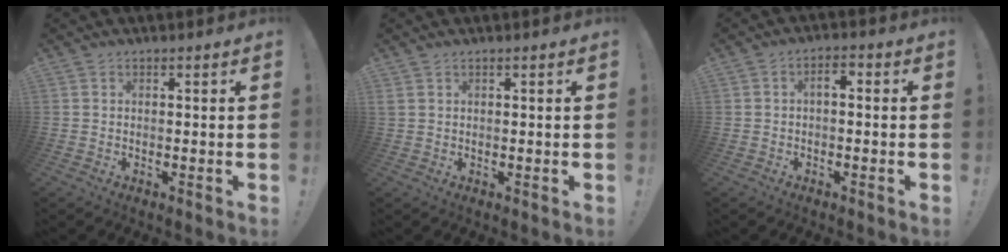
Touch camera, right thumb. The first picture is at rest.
{"total": 0.9, "force": [0.6, 0.1, 0.7], "torque": [-0.015, 0.001, 0.011]}
{"total": 2.7, "force": [-0.9, 1.3, 2.2], "torque": [-0.045, 0.013, -0.017]}